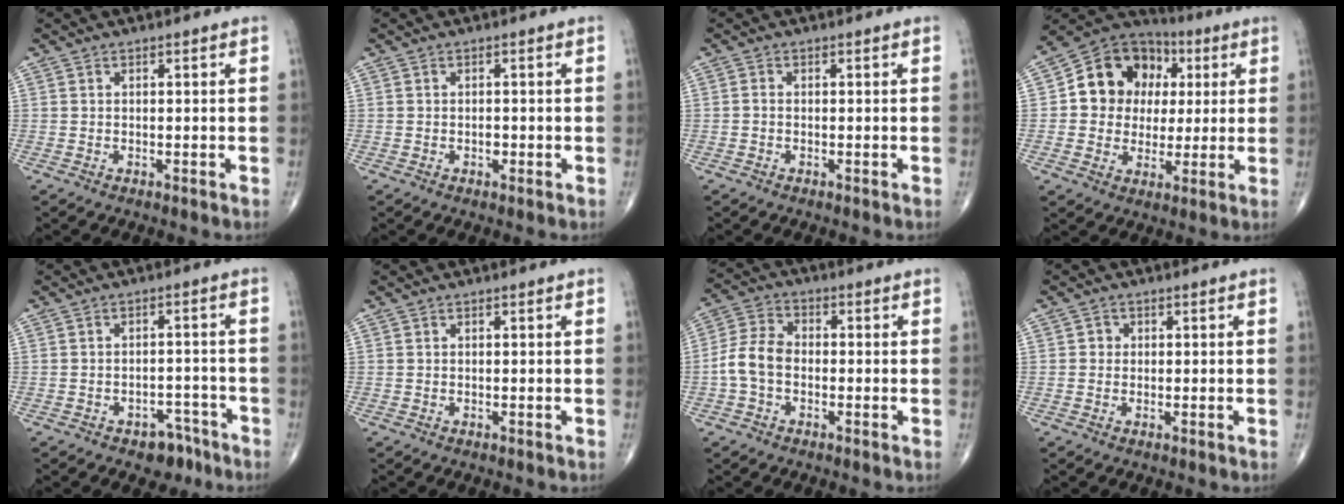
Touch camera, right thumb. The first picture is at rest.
{"total": 1.1, "force": [-0.4, 0.8, 0.7], "torque": [-0.005, 0.003, -0.007]}
{"total": 0.6, "force": [-0.2, 0.4, 0.4], "torque": [-0.007, 0.000, -0.007]}
{"total": 14.9, "force": [2.5, 12.8, 7.3], "torque": [-0.076, 0.016, 0.037]}
{"total": 5.2, "force": [-3.5, 3.2, 2.0], "torque": [-0.006, 0.030, -0.046]}
{"total": 0.0}
{"total": 7.2, "force": [-1.5, 4.9, 5.0], "torque": [-0.097, 0.025, -0.042]}
{"total": 1.4, "force": [0.1, 1.3, 0.4], "torque": [0.003, 0.004, -0.002]}